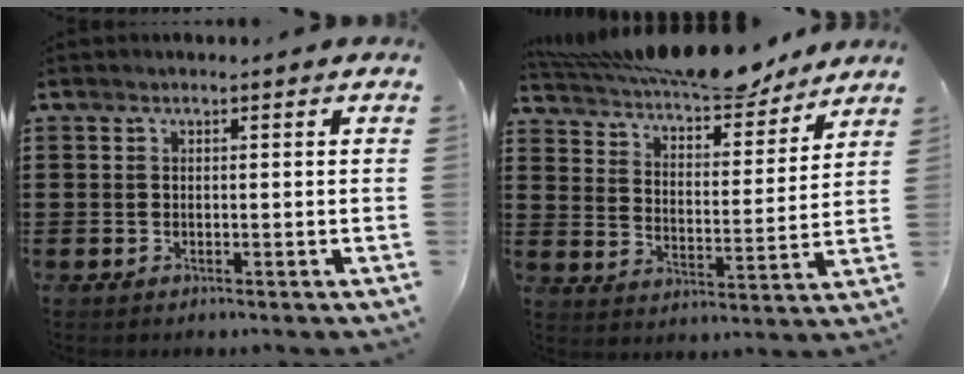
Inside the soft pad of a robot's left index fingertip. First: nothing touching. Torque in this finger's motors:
{"motor_torque": [1.01, -1.12, 0.35, 0.14]}